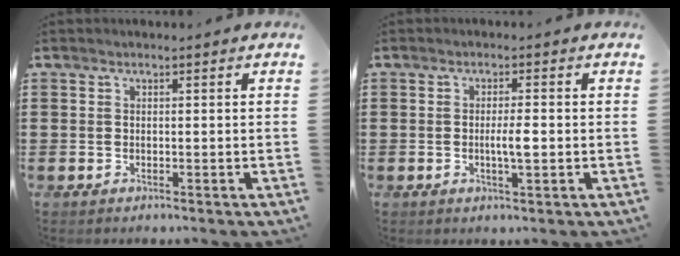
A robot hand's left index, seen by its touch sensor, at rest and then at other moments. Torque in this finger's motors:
{"motor_torque": [0.33, 0.08, 0.08, 0.04]}